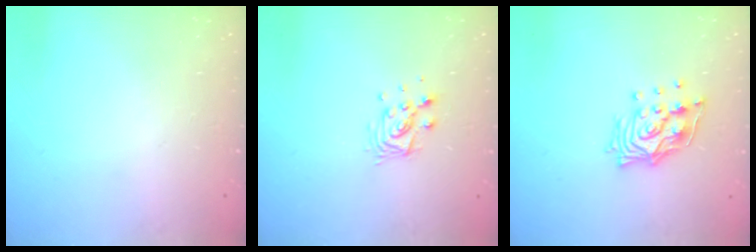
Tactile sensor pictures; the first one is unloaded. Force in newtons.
{"total": 9.8, "press": 9.8, "slide": 0.6}
{"total": 13.3, "press": 13.3, "slide": 1.2}